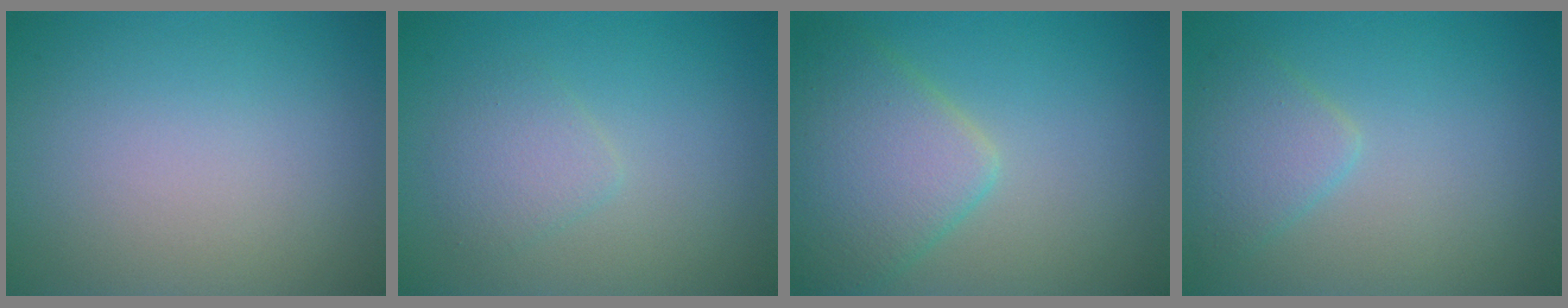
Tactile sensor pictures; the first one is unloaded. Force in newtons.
{"total": 1.9, "press": 1.9, "slide": 0.1}
{"total": 5.7, "press": 5.7, "slide": 0.3}
{"total": 2.6, "press": 2.6, "slide": 0.1}